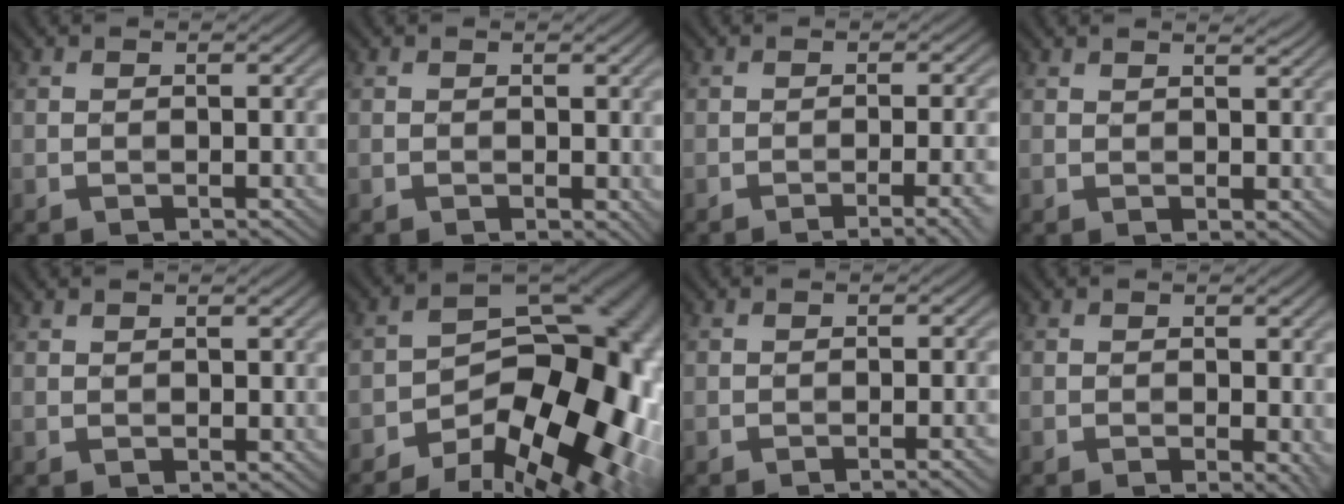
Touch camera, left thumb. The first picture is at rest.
{"total": 1.3, "force": [0.2, 0.9, 0.9], "torque": [-0.013, -0.006, 0.005]}
{"total": 5.0, "force": [-2.4, 0.9, 4.3], "torque": [-0.054, 0.009, -0.036]}
{"total": 2.0, "force": [1.6, 0.5, 1.2], "torque": [-0.019, -0.005, 0.033]}
{"total": 1.0, "force": [0.7, 0.4, 0.6], "torque": [-0.011, -0.002, 0.017]}
{"total": 18.9, "force": [-6.3, 11.2, 13.8], "torque": [-0.158, -0.022, -0.077]}
{"total": 1.9, "force": [-0.8, 0.3, 1.7], "torque": [-0.019, 0.007, -0.017]}
{"total": 2.2, "force": [-0.1, 1.1, 1.9], "torque": [-0.023, -0.005, -0.001]}